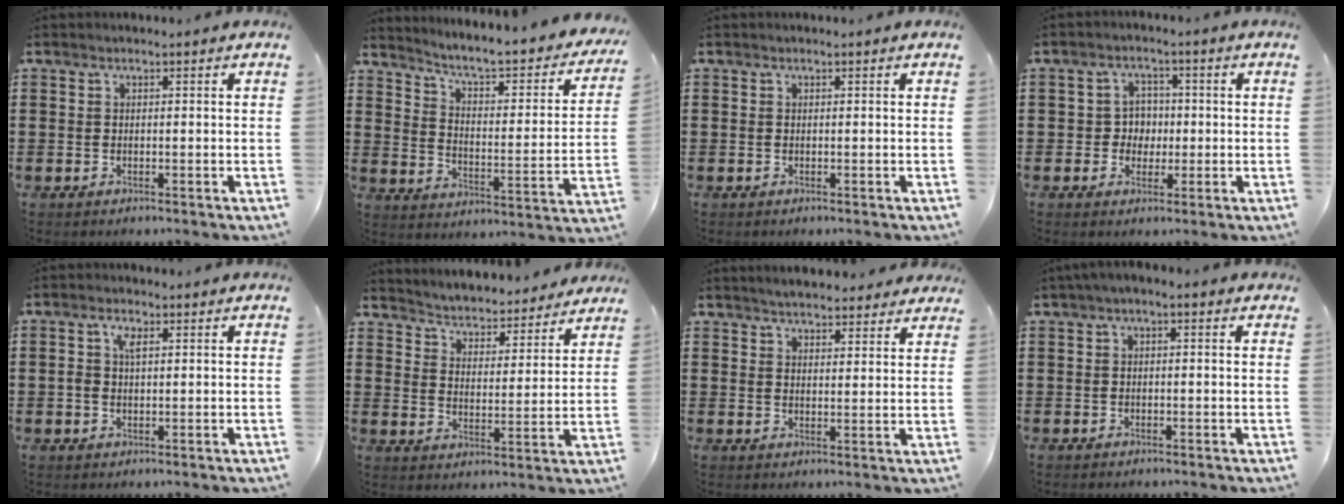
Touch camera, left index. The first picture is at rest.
{"total": 4.6, "force": [3.9, 0.2, 2.5], "torque": [-0.068, -0.038, 0.053]}
{"total": 0.0}
{"total": 3.9, "force": [-0.3, 3.6, 1.4], "torque": [-0.040, 0.010, -0.009]}
{"total": 2.8, "force": [0.6, 1.4, 2.3], "torque": [-0.058, 0.008, 0.006]}
{"total": 3.9, "force": [3.9, -0.1, -0.3], "torque": [-0.019, -0.036, 0.061]}
{"total": 3.9, "force": [3.8, 0.6, 0.7], "torque": [-0.023, -0.007, 0.072]}
{"total": 1.2, "force": [-0.6, 0.4, 1.0], "torque": [-0.016, 0.000, -0.011]}